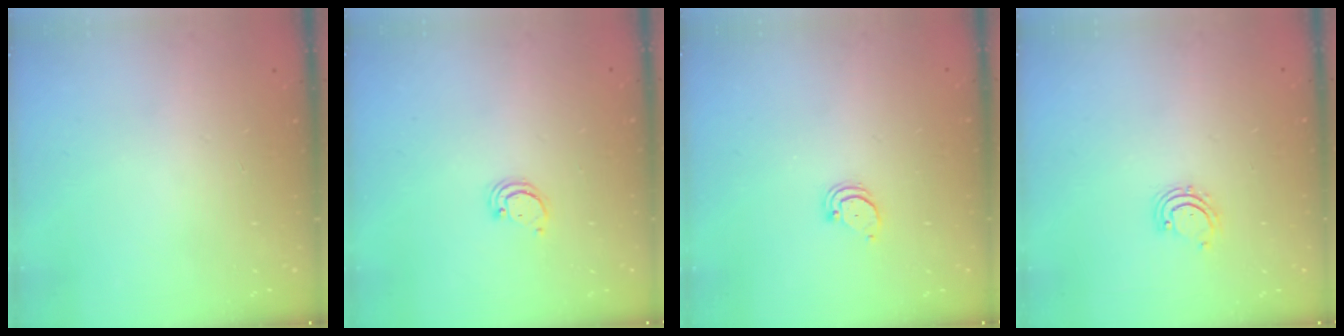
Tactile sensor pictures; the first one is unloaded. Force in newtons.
{"total": 2.4, "press": 2.4, "slide": 0.2}
{"total": 2.0, "press": 2.0, "slide": 0.2}
{"total": 2.9, "press": 2.9, "slide": 0.4}